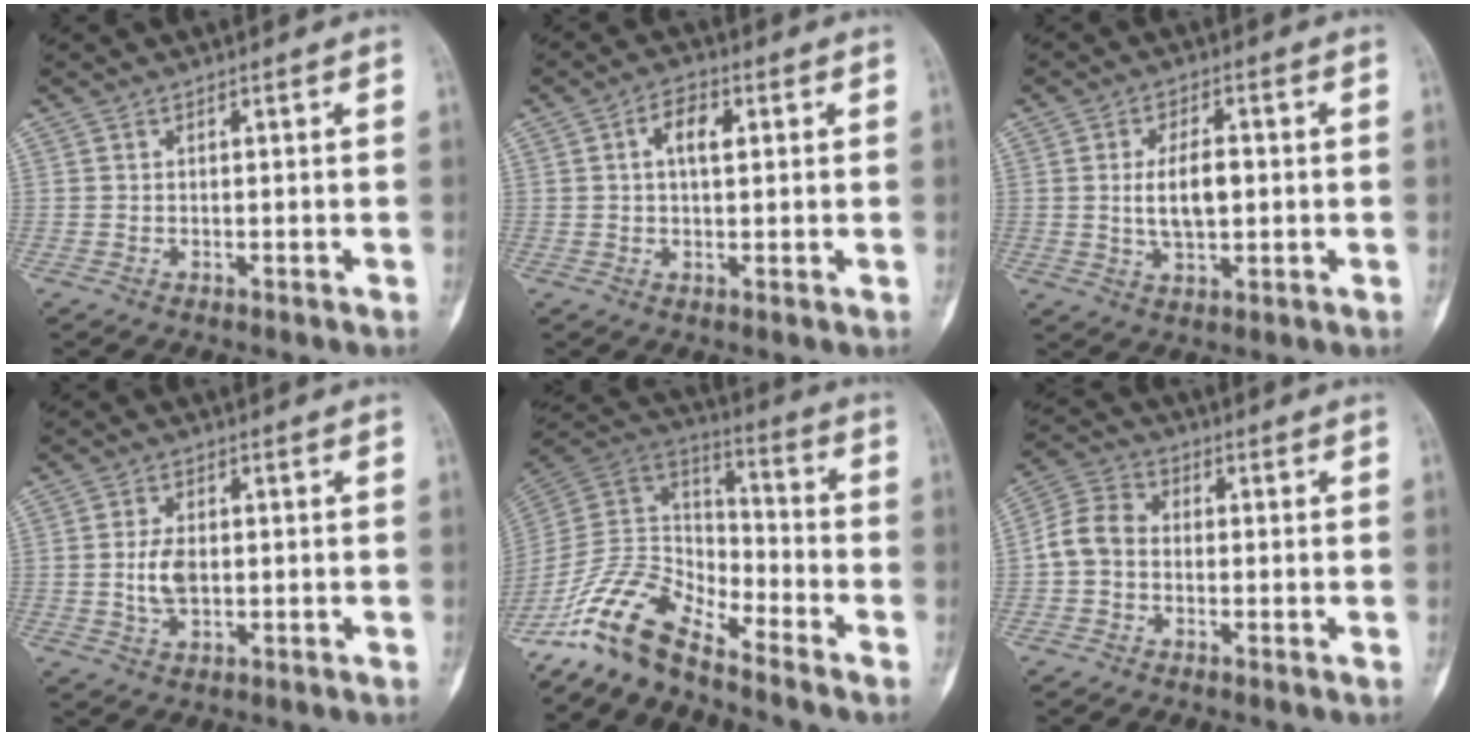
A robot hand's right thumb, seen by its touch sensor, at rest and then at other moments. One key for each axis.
{"total": 5.3, "fx": 1.2, "fy": 2.7, "fz": 4.4, "tx": -0.067, "ty": 0.006, "tz": 0.015}
{"total": 7.4, "fx": 0.2, "fy": 3.7, "fz": 6.4, "tx": -0.108, "ty": 0.002, "tz": 0.004}
{"total": 4.9, "fx": -0.1, "fy": 2.9, "fz": 4.0, "tx": -0.075, "ty": 0.000, "tz": -0.001}
{"total": 12.7, "fx": -10.7, "fy": 4.3, "fz": 5.3, "tx": -0.092, "ty": 0.091, "tz": -0.219}
{"total": 6.6, "fx": -0.9, "fy": 5.2, "fz": 3.9, "tx": -0.065, "ty": 0.022, "tz": -0.033}